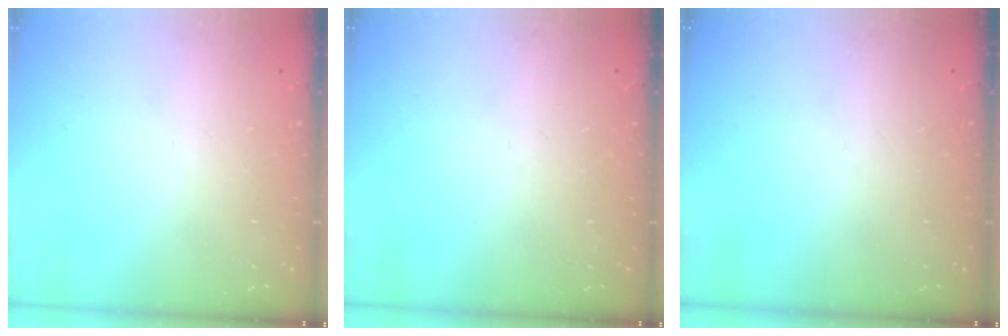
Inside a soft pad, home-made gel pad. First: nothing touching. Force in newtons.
{"total": 0.0}
{"total": 0.0}